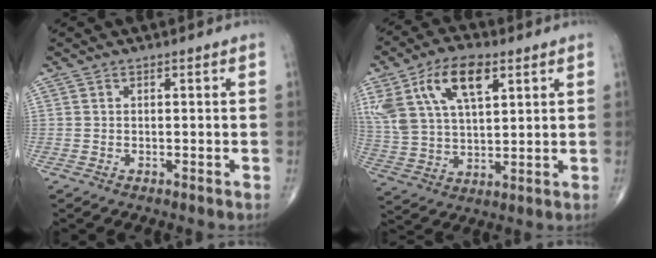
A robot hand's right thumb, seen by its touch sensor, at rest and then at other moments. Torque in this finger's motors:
{"motor_torque": [1.71, 1.93, 1.64, 0.94, 0.24]}